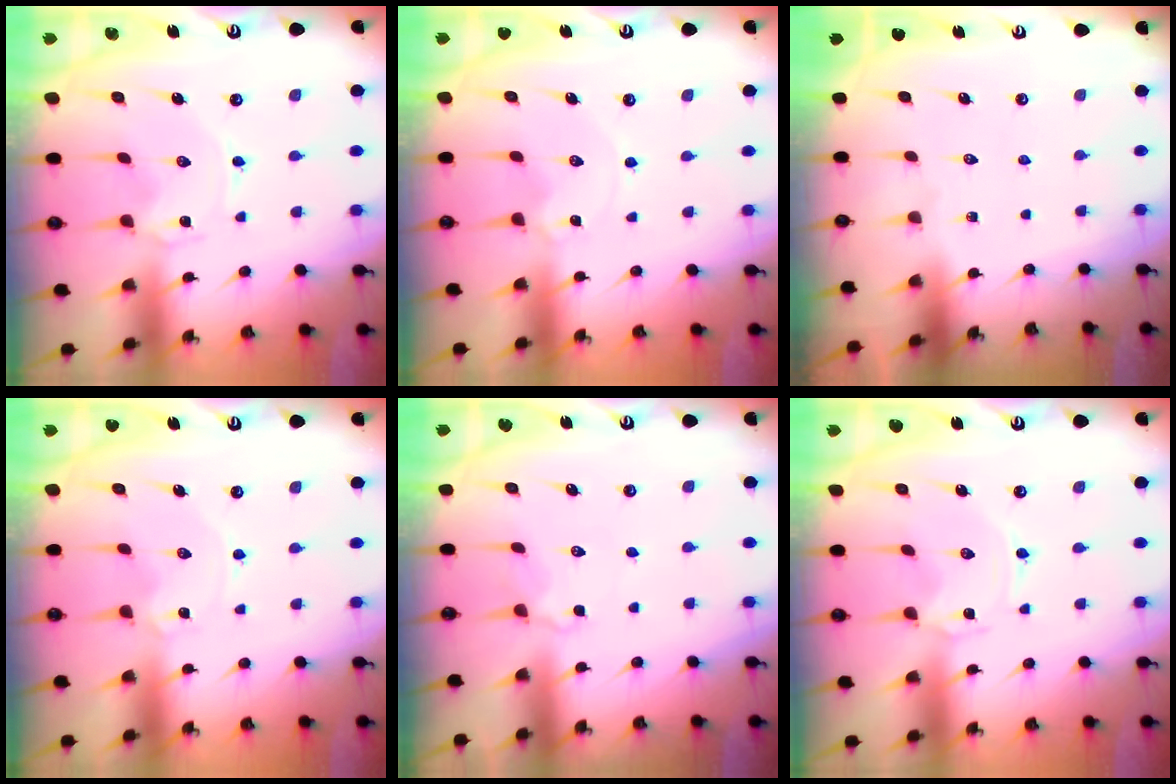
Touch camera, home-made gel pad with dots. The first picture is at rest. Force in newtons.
{"total": 1.8, "press": 1.8, "slide": 0.1}
{"total": 0.0}
{"total": 1.1, "press": 1.1, "slide": 0.2}
{"total": 3.1, "press": 2.9, "slide": 1.1}
{"total": 0.0}